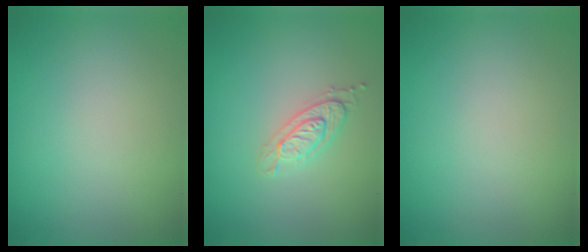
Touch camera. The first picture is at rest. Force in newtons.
{"total": 2.1, "press": 2.1, "slide": 0.4}
{"total": 0.0}